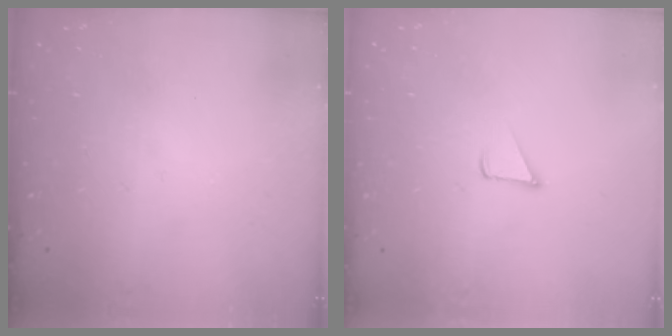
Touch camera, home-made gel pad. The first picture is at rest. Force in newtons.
{"total": 2.4, "press": 2.4, "slide": 0.2}